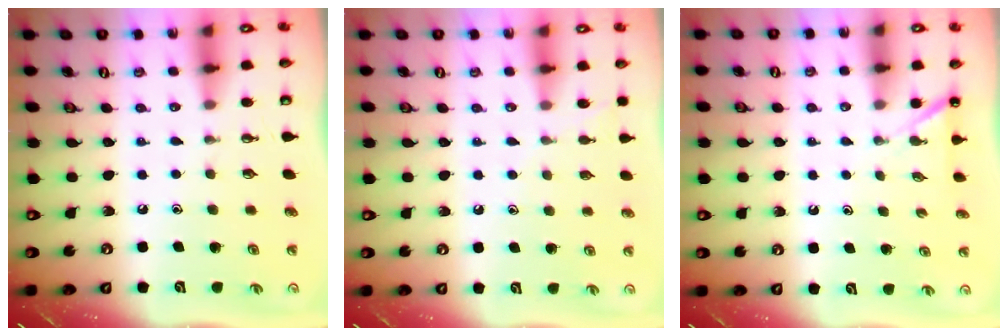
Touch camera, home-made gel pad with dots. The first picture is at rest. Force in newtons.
{"total": 4.0, "press": 4.0, "slide": 0.5}
{"total": 2.3, "press": 2.3, "slide": 0.2}